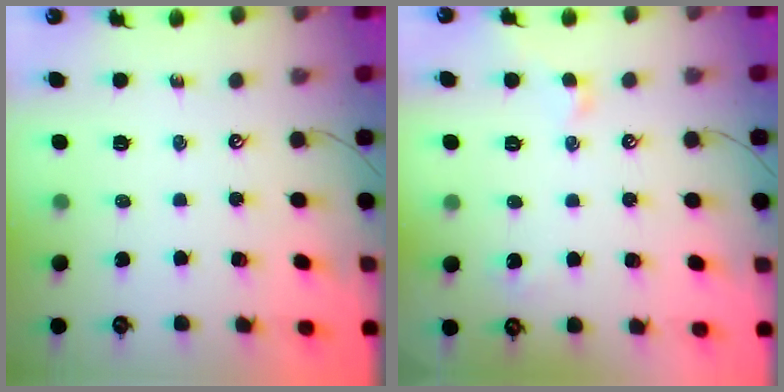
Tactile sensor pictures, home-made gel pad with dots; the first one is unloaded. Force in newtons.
{"total": 1.6, "press": 1.5, "slide": 0.7}